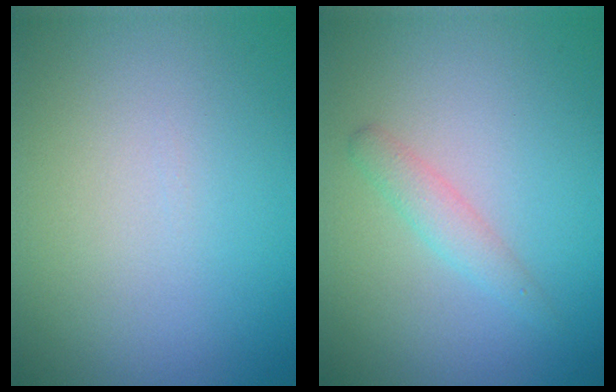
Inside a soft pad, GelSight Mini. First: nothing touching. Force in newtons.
{"total": 1.6, "press": 1.6, "slide": 0.1}